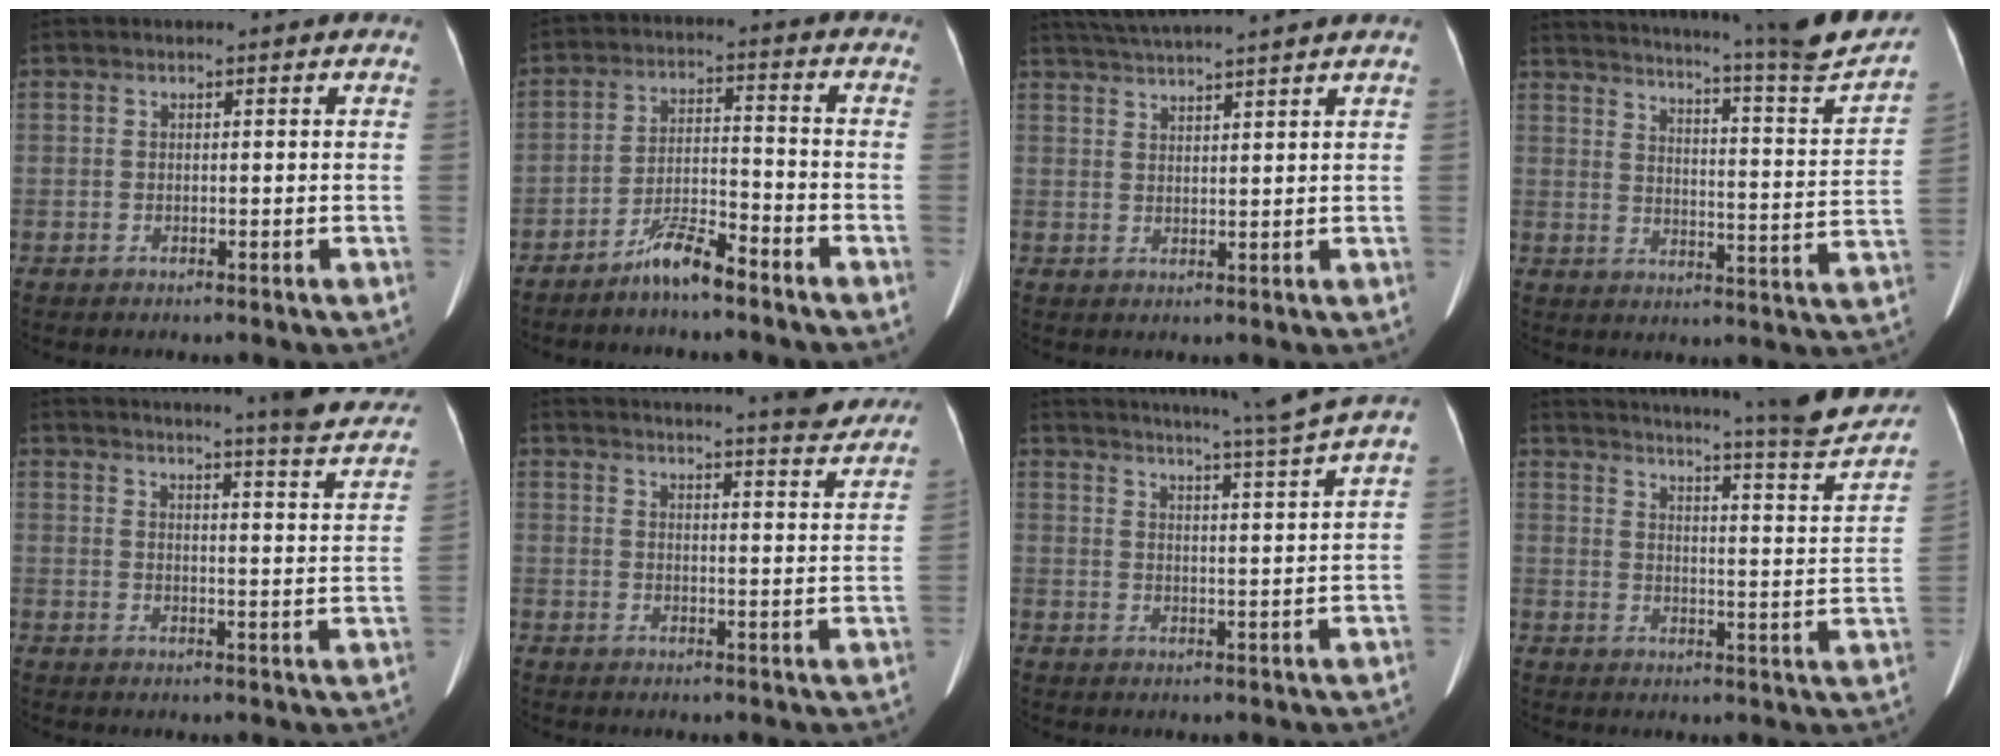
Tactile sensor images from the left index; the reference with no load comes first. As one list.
[{"total": 6.3, "force": [-5.3, 0.6, 3.3], "torque": [-0.065, -0.008, -0.102]}, {"total": 7.9, "force": [7.0, -1.5, 3.3], "torque": [-0.062, 0.021, 0.110]}, {"total": 25.2, "force": [22.2, -0.1, 11.9], "torque": [-0.182, -0.075, 0.273]}, {"total": 20.7, "force": [18.9, 0.5, 8.3], "torque": [-0.108, -0.066, 0.213]}, {"total": 20.3, "force": [18.9, 1.3, 7.2], "torque": [-0.099, -0.040, 0.222]}, {"total": 12.2, "force": [10.6, -3.2, 5.0], "torque": [-0.084, -0.046, 0.144]}, {"total": 25.5, "force": [23.0, 0.4, 11.1], "torque": [-0.167, -0.076, 0.280]}]